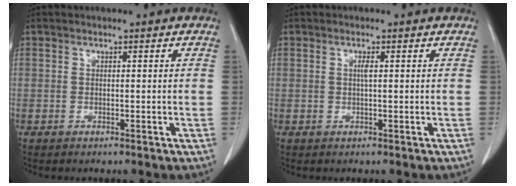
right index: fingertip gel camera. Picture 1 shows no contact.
{"total": 1.0, "force": [0.2, 0.0, 1.0], "torque": [-0.019, 0.001, 0.002]}